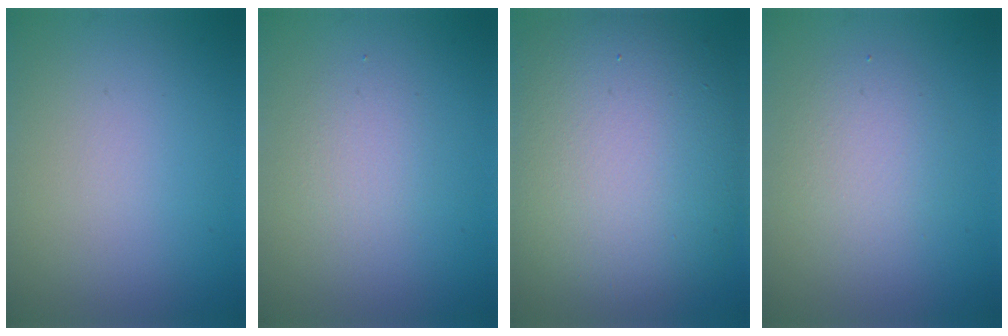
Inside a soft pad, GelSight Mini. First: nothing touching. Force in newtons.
{"total": 1.7, "press": 1.7, "slide": 0.2}
{"total": 13.7, "press": 13.6, "slide": 1.4}
{"total": 2.6, "press": 2.6, "slide": 0.2}